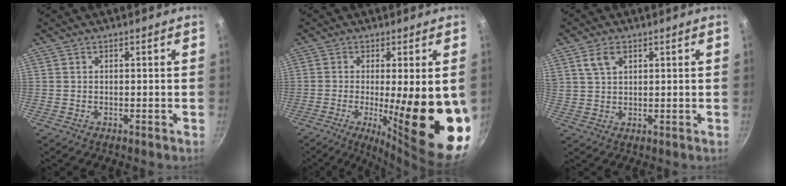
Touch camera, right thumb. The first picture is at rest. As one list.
[{"total": 20.5, "force": [-3.2, 5.7, 19.5], "torque": [-0.249, -0.025, -0.031]}, {"total": 4.7, "force": [2.4, 2.7, 3.0], "torque": [-0.048, 0.001, 0.049]}]